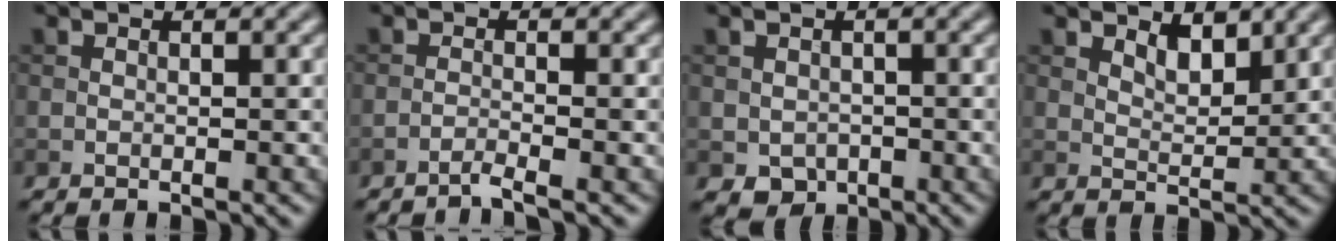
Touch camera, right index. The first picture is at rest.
{"total": 1.5, "force": [-1.2, 0.0, 0.9], "torque": [-0.010, 0.002, -0.034]}
{"total": 2.1, "force": [-0.7, 1.8, 0.9], "torque": [-0.016, -0.007, -0.011]}
{"total": 2.3, "force": [1.7, 0.9, 1.3], "torque": [-0.027, -0.005, 0.030]}